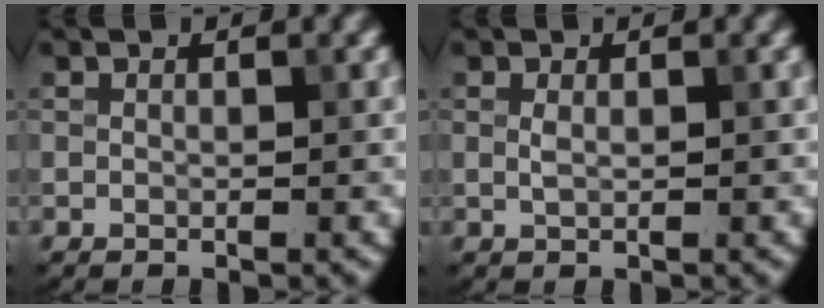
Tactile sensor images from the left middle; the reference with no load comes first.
{"total": 0.7, "force": [0.2, 0.3, 0.6], "torque": [-0.014, 0.001, 0.004]}